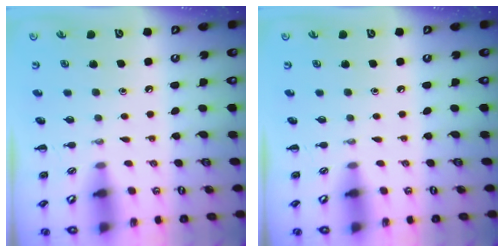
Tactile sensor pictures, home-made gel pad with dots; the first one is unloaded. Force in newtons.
{"total": 0.0}